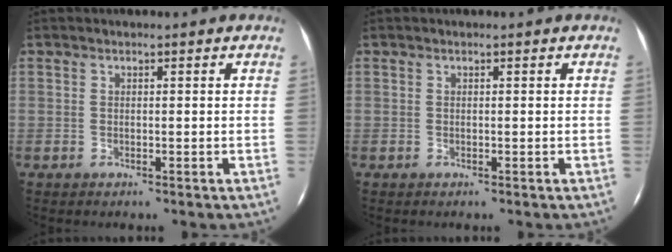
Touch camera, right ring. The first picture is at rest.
{"total": 0.0}